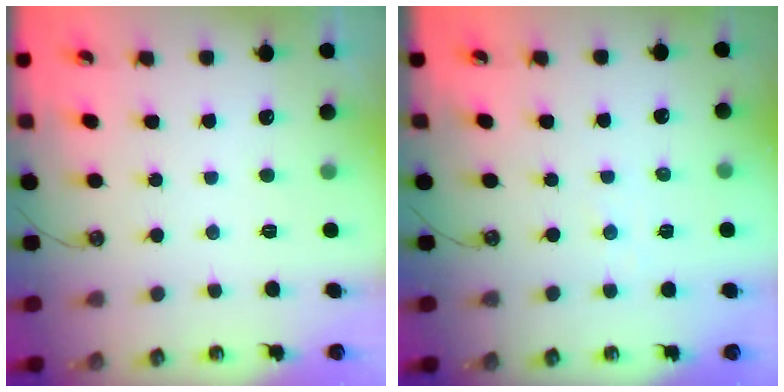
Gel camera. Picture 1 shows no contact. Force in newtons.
{"total": 1.1, "press": 1.1, "slide": 0.2}